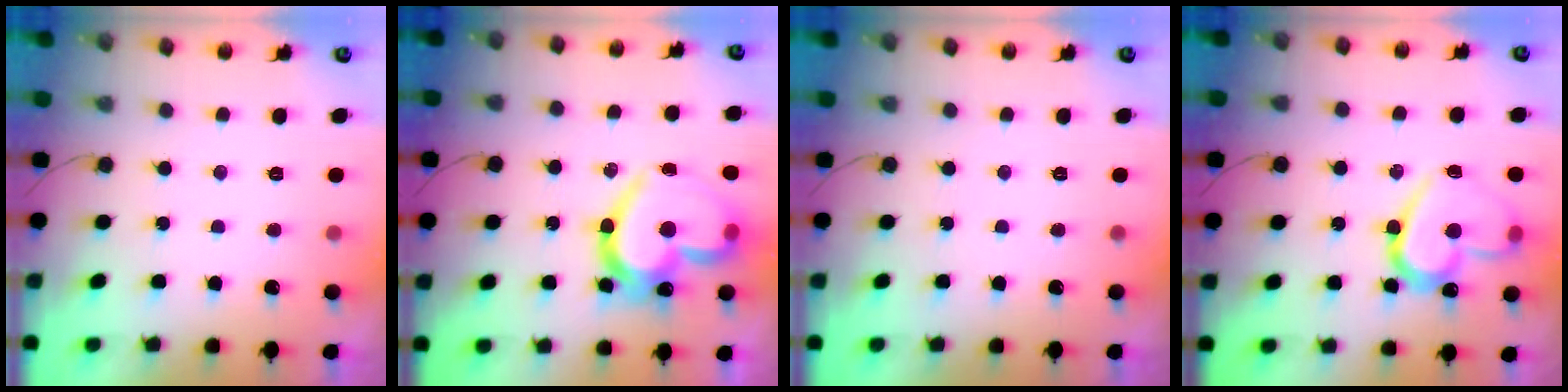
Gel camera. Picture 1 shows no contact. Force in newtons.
{"total": 25.5, "press": 25.4, "slide": 2.3}
{"total": 0.0}
{"total": 17.0, "press": 16.9, "slide": 2.3}